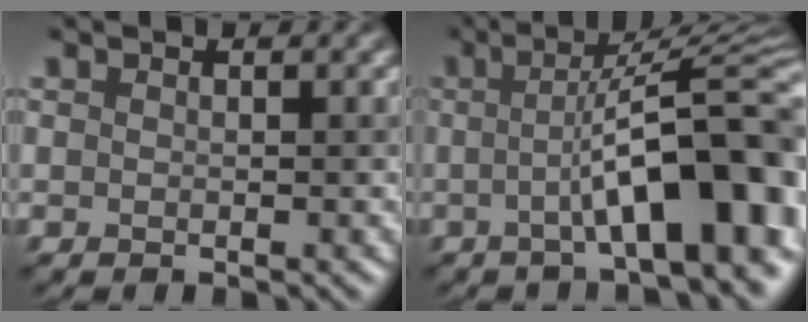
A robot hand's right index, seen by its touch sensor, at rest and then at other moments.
{"total": 12.0, "force": [-1.8, 2.8, 11.6], "torque": [-0.142, 0.019, -0.027]}